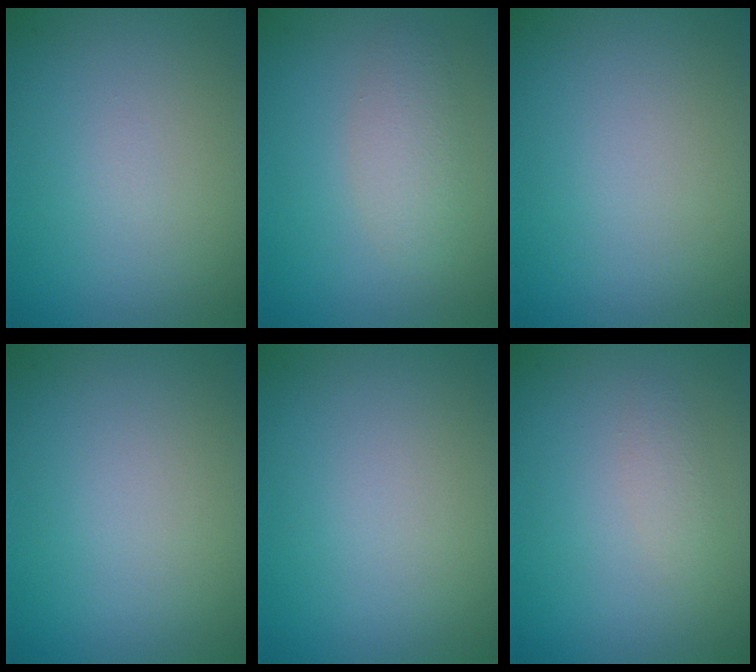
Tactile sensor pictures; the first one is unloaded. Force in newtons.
{"total": 2.5, "press": 2.5, "slide": 0.2}
{"total": 0.0}
{"total": 0.0}
{"total": 0.0}
{"total": 1.1, "press": 1.1, "slide": 0.1}